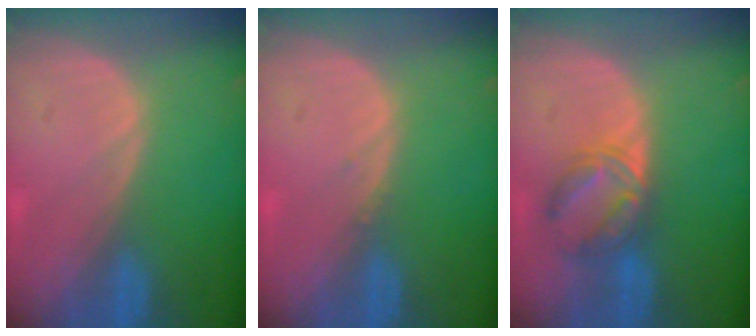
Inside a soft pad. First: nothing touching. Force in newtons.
{"total": 0.5, "press": 0.5, "slide": 0.2}
{"total": 5.8, "press": 5.7, "slide": 0.9}